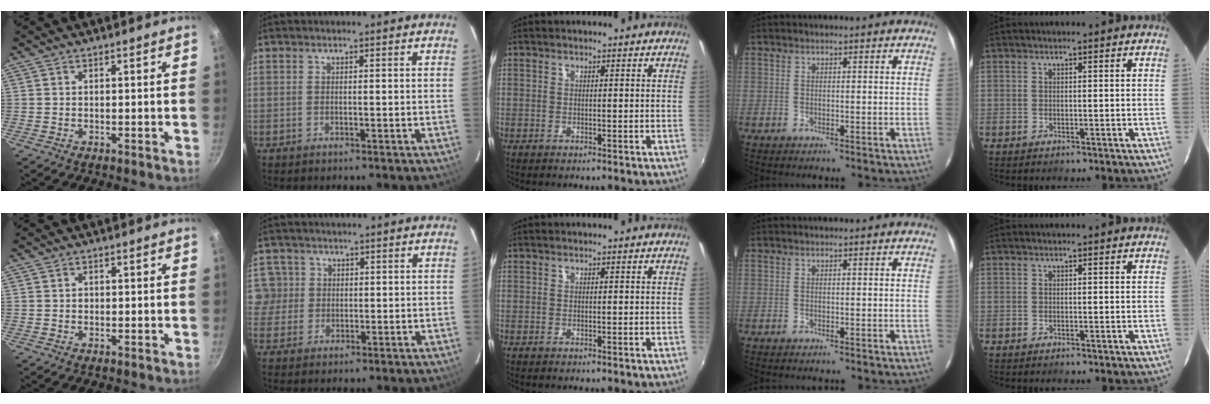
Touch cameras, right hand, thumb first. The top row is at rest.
{"thumb": {"total": 0.6, "force": [0.1, 0.6, 0.3], "torque": [-0.002, 0.003, 0.002]}, "index": {"total": 4.0, "force": [0.6, 4.0, 0.2], "torque": [0.018, 0.024, 0.010]}}